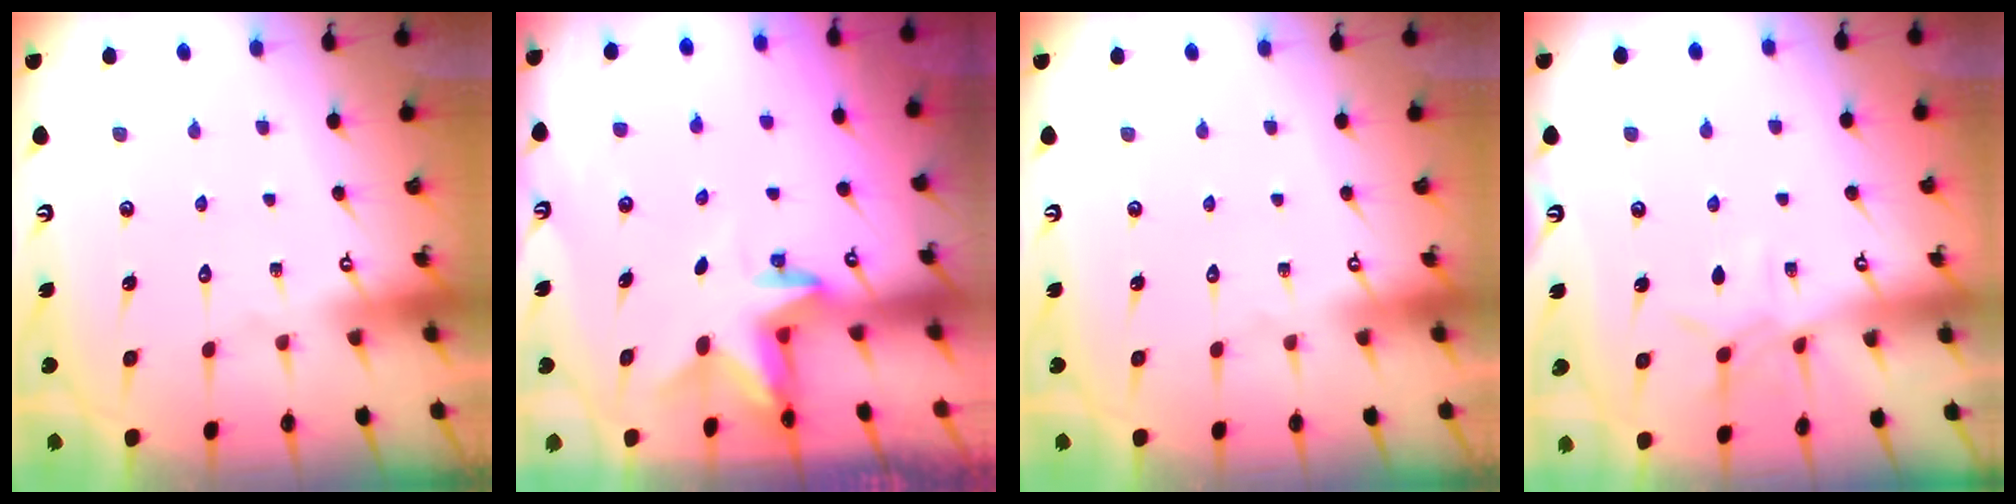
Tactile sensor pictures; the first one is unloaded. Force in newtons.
{"total": 2.3, "press": 2.3, "slide": 0.4}
{"total": 0.0}
{"total": 5.9, "press": 5.9, "slide": 0.5}